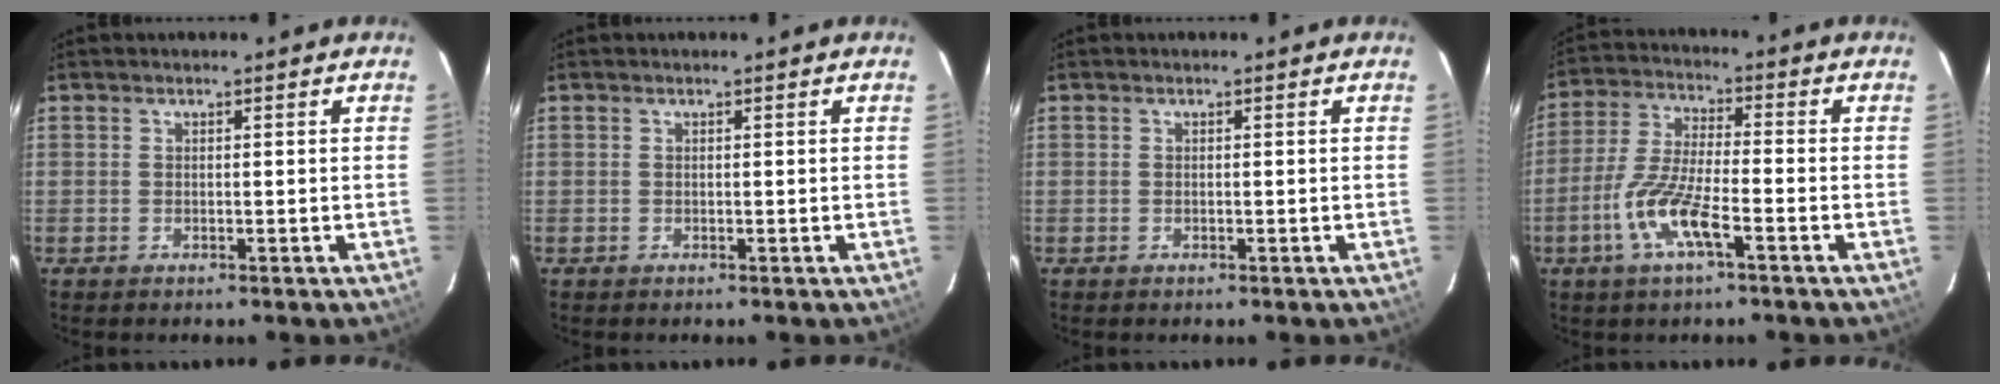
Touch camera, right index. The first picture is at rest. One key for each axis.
{"total": 0.0}
{"total": 0.0}
{"total": 10.3, "fx": -4.8, "fy": 2.0, "fz": 8.9, "tx": -0.191, "ty": -0.007, "tz": -0.095}